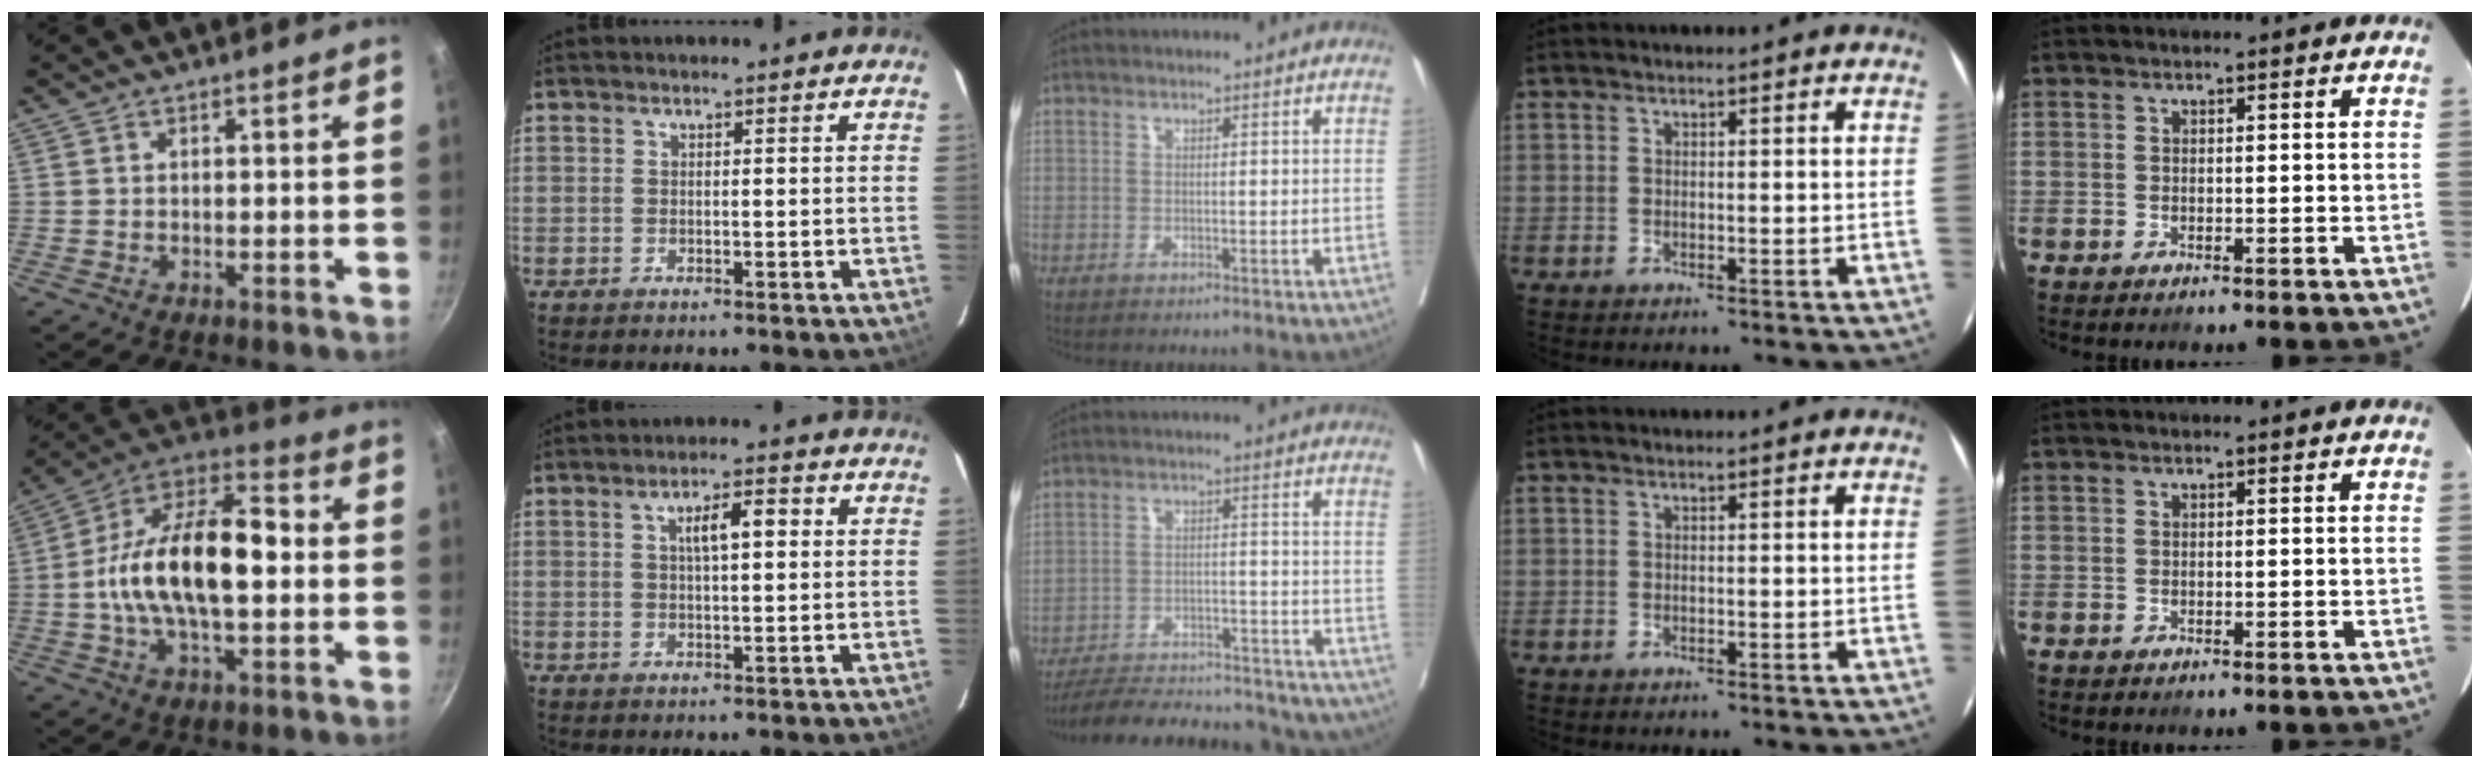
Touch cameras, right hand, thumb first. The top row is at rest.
{"thumb": {"total": 21.4, "force": [-0.2, 10.2, 18.9], "torque": [-0.325, 0.032, -0.010]}, "index": {"total": 5.0, "force": [1.2, 1.1, 4.7], "torque": [-0.081, 0.014, 0.021]}, "middle": {"total": 25.8, "force": [-23.7, 5.2, 8.9], "torque": [-0.116, -0.015, -0.316]}}